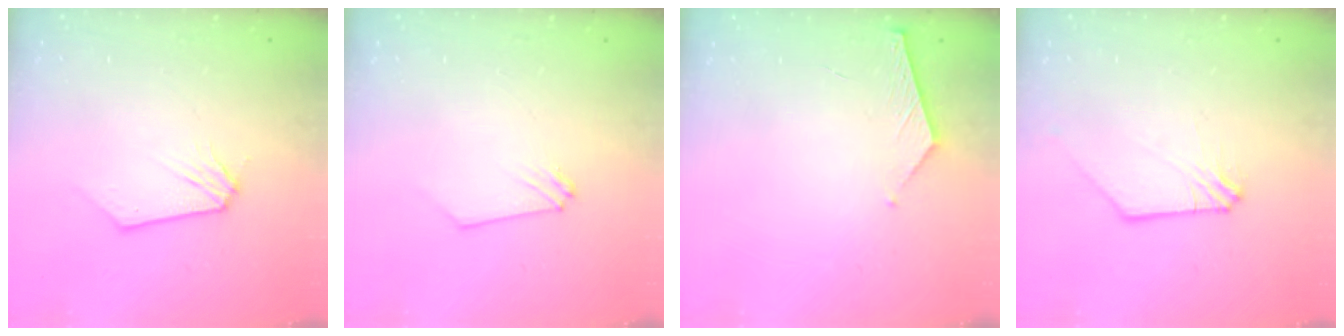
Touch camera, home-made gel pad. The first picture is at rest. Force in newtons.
{"total": 0.0}
{"total": 5.5, "press": 5.5, "slide": 0.6}
{"total": 0.5, "press": 0.5, "slide": 0.2}